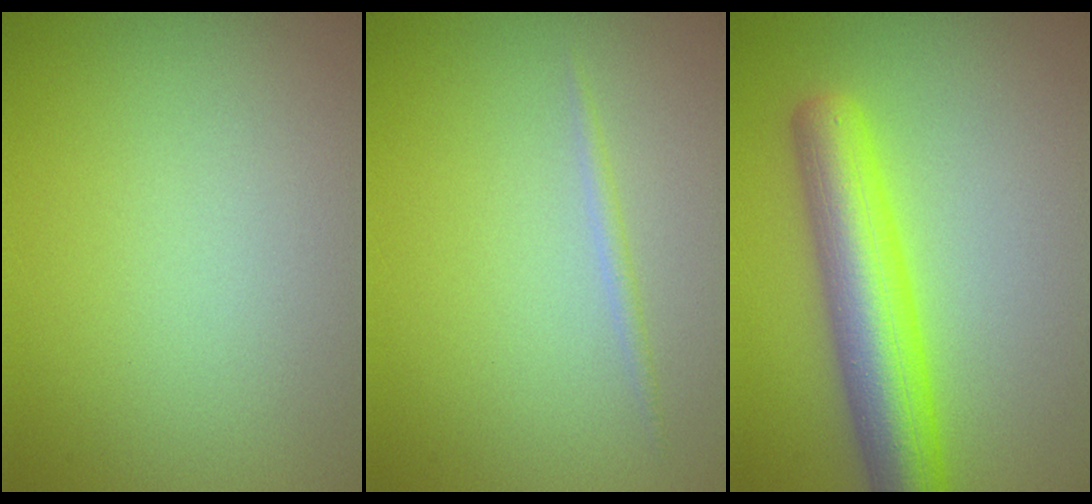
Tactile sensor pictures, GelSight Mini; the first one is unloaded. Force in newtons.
{"total": 0.7, "press": 0.7, "slide": 0.1}
{"total": 7.0, "press": 7.0, "slide": 0.2}